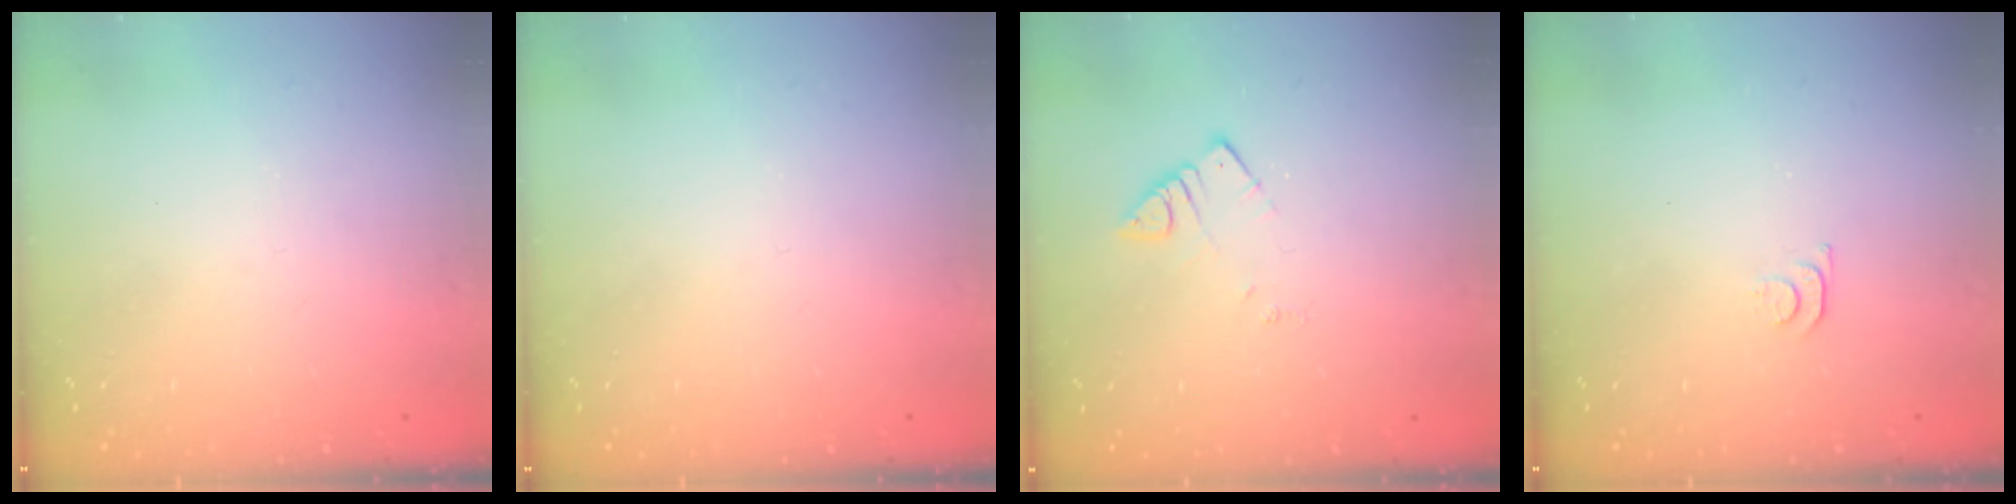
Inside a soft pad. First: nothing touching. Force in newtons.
{"total": 0.0}
{"total": 2.8, "press": 2.7, "slide": 0.3}
{"total": 4.3, "press": 4.2, "slide": 0.5}